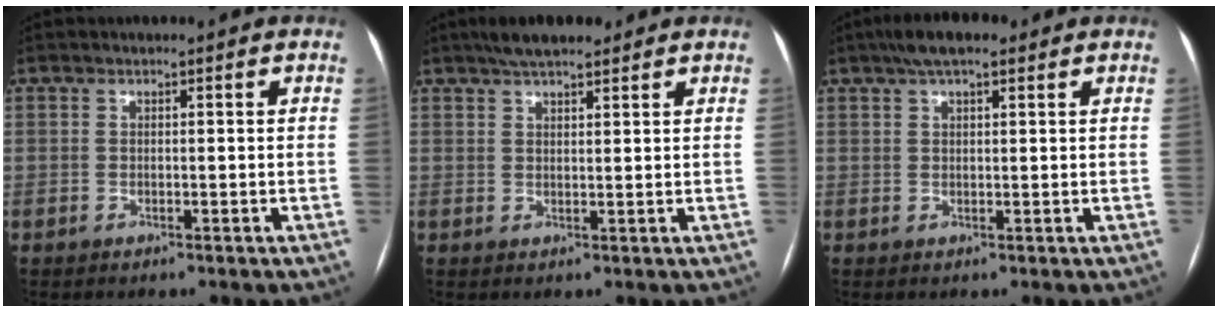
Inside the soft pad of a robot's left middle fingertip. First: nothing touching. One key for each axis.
{"total": 6.1, "fx": 4.8, "fy": 1.5, "fz": 3.5, "tx": -0.056, "ty": 0.023, "tz": 0.078}
{"total": 6.0, "fx": 4.1, "fy": 1.7, "fz": 4.1, "tx": -0.073, "ty": 0.028, "tz": 0.066}